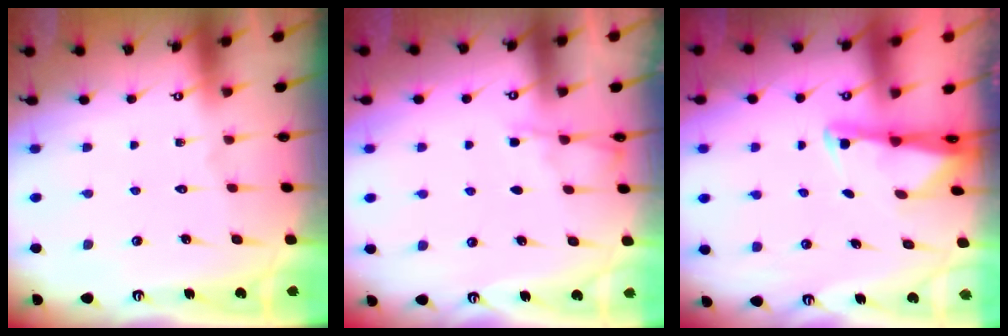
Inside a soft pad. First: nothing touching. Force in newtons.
{"total": 2.6, "press": 2.5, "slide": 0.4}
{"total": 2.0, "press": 2.0, "slide": 0.3}